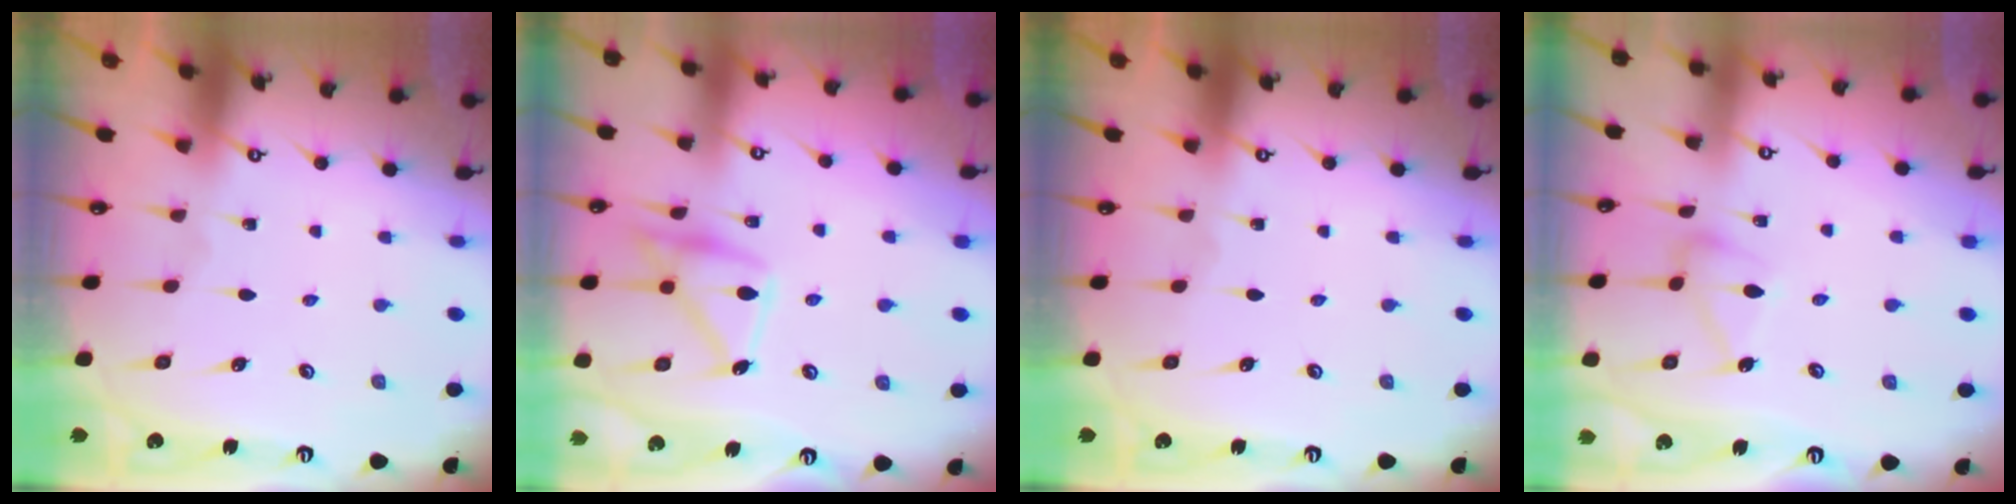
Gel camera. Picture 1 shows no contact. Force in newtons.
{"total": 16.9, "press": 16.9, "slide": 0.8}
{"total": 0.0}
{"total": 8.1, "press": 8.1, "slide": 0.5}